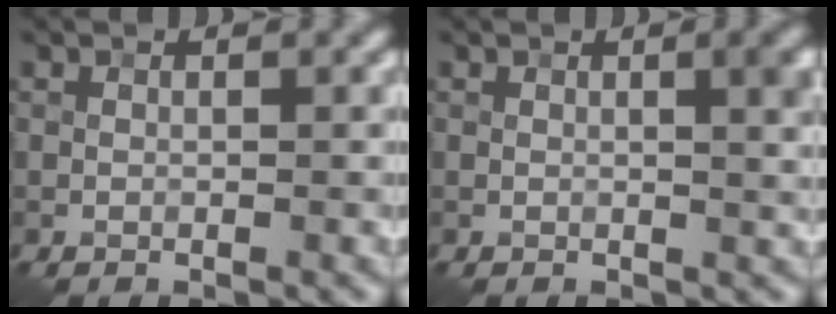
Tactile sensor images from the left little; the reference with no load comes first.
{"total": 3.0, "force": [0.7, 0.9, 2.8], "torque": [-0.028, 0.009, 0.006]}